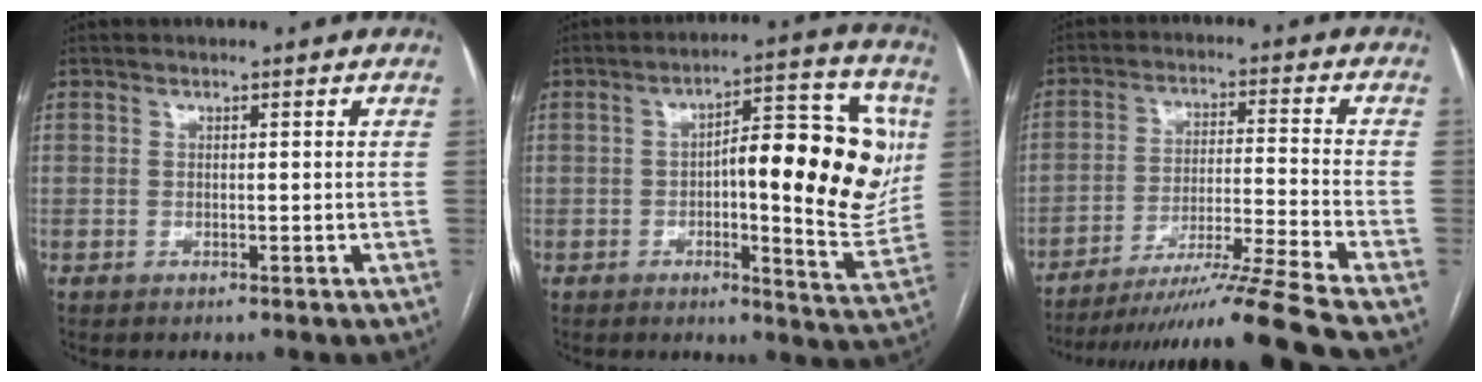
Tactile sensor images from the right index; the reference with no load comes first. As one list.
[{"total": 18.2, "force": [2.0, 4.4, 17.5], "torque": [-0.224, 0.025, 0.030]}, {"total": 18.3, "force": [-15.7, -4.4, 8.3], "torque": [-0.130, -0.029, -0.255]}]